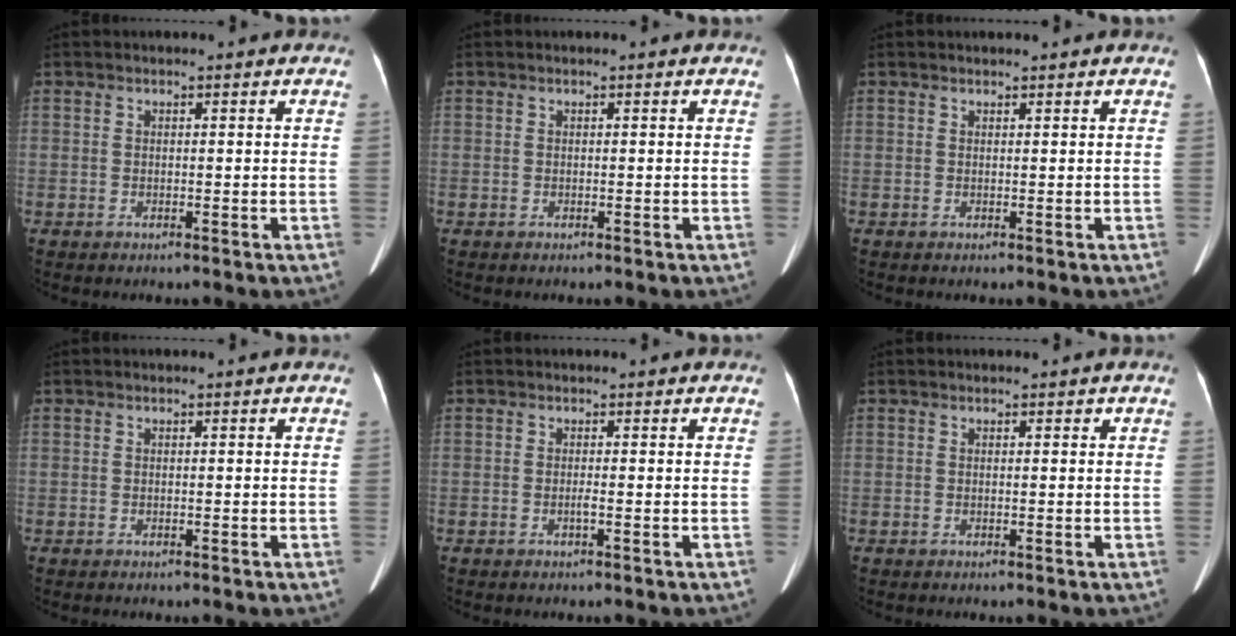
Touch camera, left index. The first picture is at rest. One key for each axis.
{"total": 0.0}
{"total": 1.6, "fx": 1.5, "fy": 0.1, "fz": 0.6, "tx": -0.008, "ty": 0.007, "tz": 0.018}
{"total": 0.0}
{"total": 0.6, "fx": -0.3, "fy": -0.2, "fz": 0.5, "tx": -0.012, "ty": -0.001, "tz": -0.001}
{"total": 0.8, "fx": 0.6, "fy": 0.3, "fz": 0.4, "tx": -0.004, "ty": 0.000, "tz": 0.007}